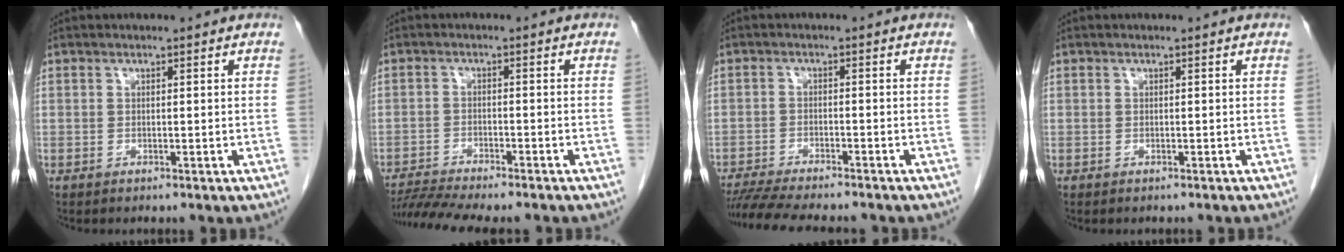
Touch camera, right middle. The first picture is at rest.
{"total": 9.1, "force": [-8.2, 0.0, 3.8], "torque": [-0.061, -0.004, -0.130]}
{"total": 11.3, "force": [-10.1, 1.0, 4.9], "torque": [-0.072, -0.012, -0.152]}
{"total": 0.6, "force": [-0.6, -0.1, -0.1], "torque": [-0.004, -0.003, -0.009]}